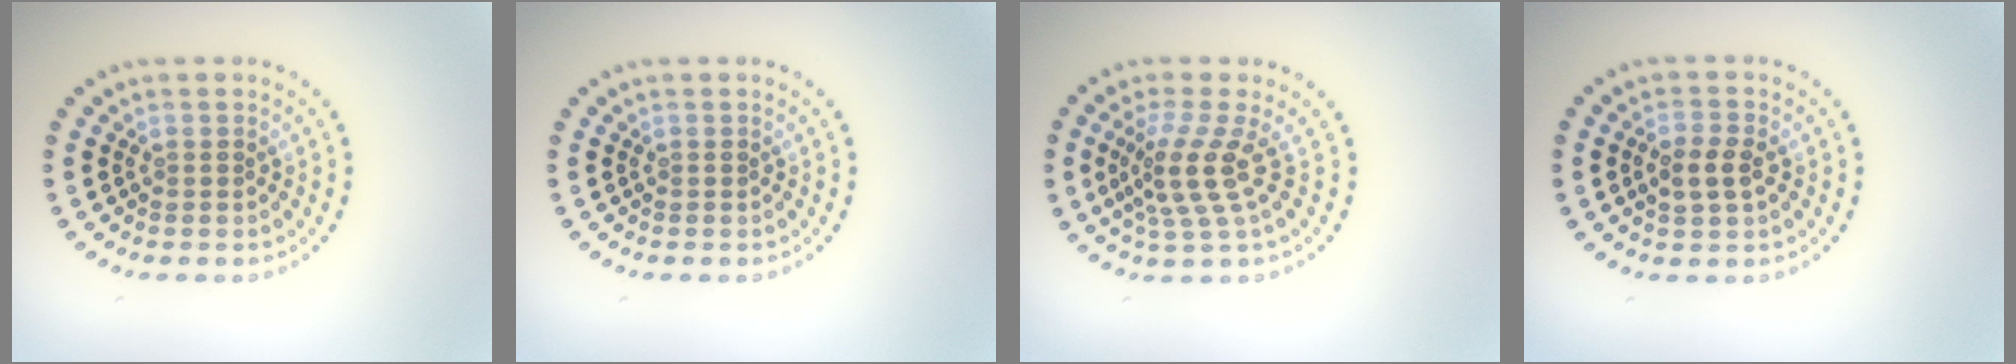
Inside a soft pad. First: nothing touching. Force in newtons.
{"total": 0.0}
{"total": 3.8, "press": 2.7, "slide": 2.6}
{"total": 2.4, "press": 2.4, "slide": 0.3}